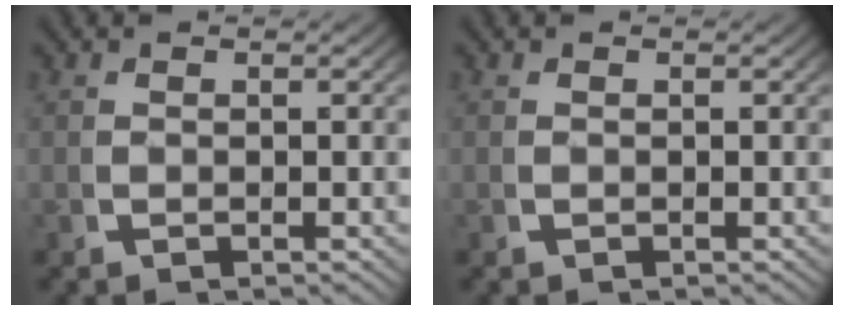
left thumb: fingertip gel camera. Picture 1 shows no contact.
{"total": 0.0}